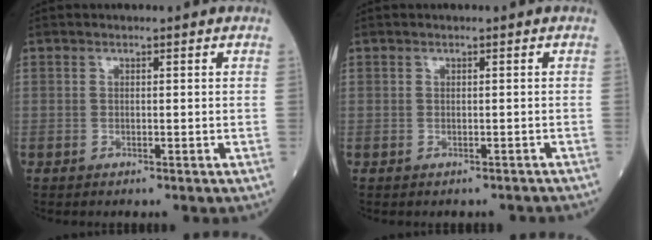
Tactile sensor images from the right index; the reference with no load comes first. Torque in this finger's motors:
{"motor_torque": [-0.06, -0.09, -0.60, -0.11]}